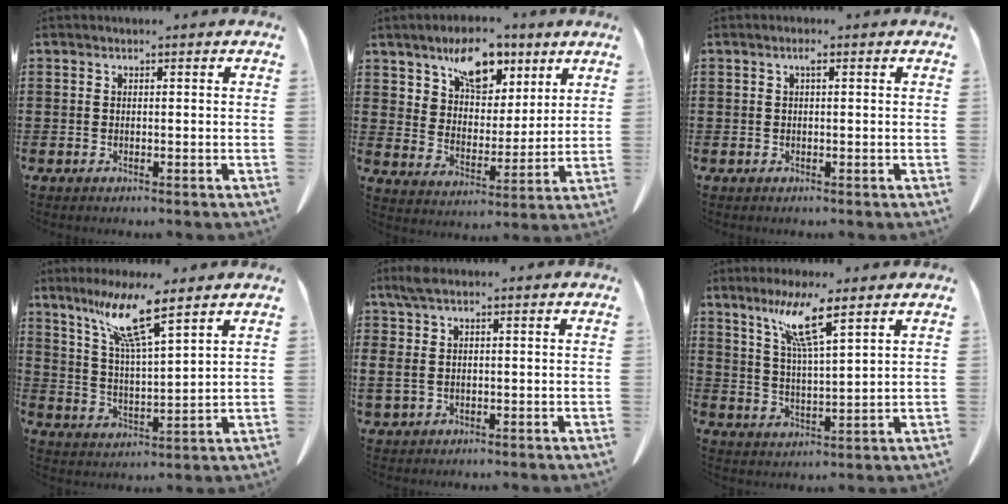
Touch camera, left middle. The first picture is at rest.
{"total": 9.6, "force": [6.6, 5.4, 4.4], "torque": [-0.092, -0.012, 0.117]}
{"total": 1.2, "force": [0.3, 0.4, 1.0], "torque": [-0.023, 0.004, 0.004]}
{"total": 10.3, "force": [7.5, 0.7, 7.0], "torque": [-0.158, -0.021, 0.129]}
{"total": 3.2, "force": [1.1, 1.8, 2.5], "torque": [-0.061, 0.005, 0.019]}
{"total": 8.5, "force": [5.8, 0.4, 6.2], "torque": [-0.137, -0.011, 0.099]}